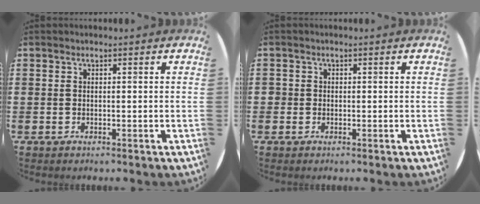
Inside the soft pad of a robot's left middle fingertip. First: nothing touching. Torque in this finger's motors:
{"motor_torque": [0.05, -0.03, -0.03, -0.02]}